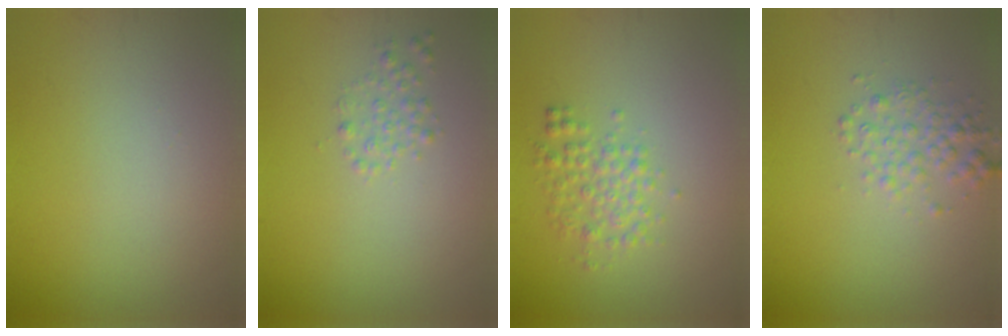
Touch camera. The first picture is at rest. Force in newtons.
{"total": 1.2, "press": 1.2, "slide": 0.0}
{"total": 2.5, "press": 2.5, "slide": 0.0}
{"total": 2.2, "press": 2.2, "slide": 0.0}